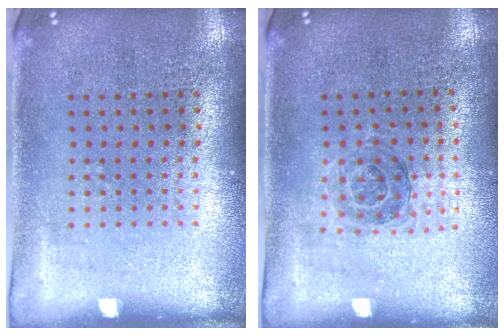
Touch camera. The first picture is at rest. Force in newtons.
{"total": 1.0, "press": 1.0, "slide": 0.2}